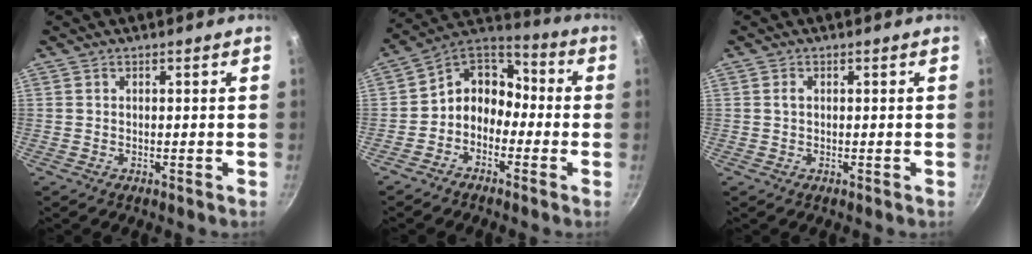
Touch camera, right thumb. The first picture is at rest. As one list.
[{"total": 10.0, "force": [-2.8, 8.1, 5.2], "torque": [-0.049, 0.058, -0.077]}, {"total": 1.0, "force": [0.2, 0.7, 0.8], "torque": [-0.014, 0.004, 0.002]}]